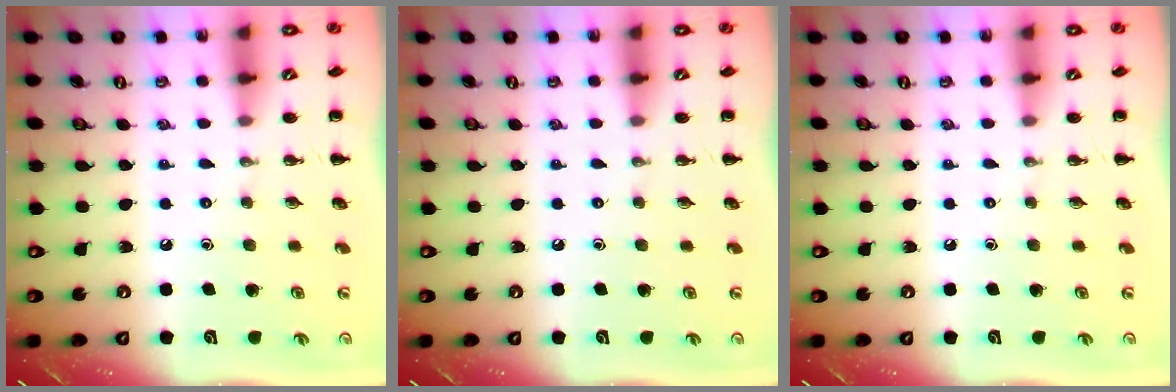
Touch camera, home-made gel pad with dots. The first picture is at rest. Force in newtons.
{"total": 0.0}
{"total": 0.0}